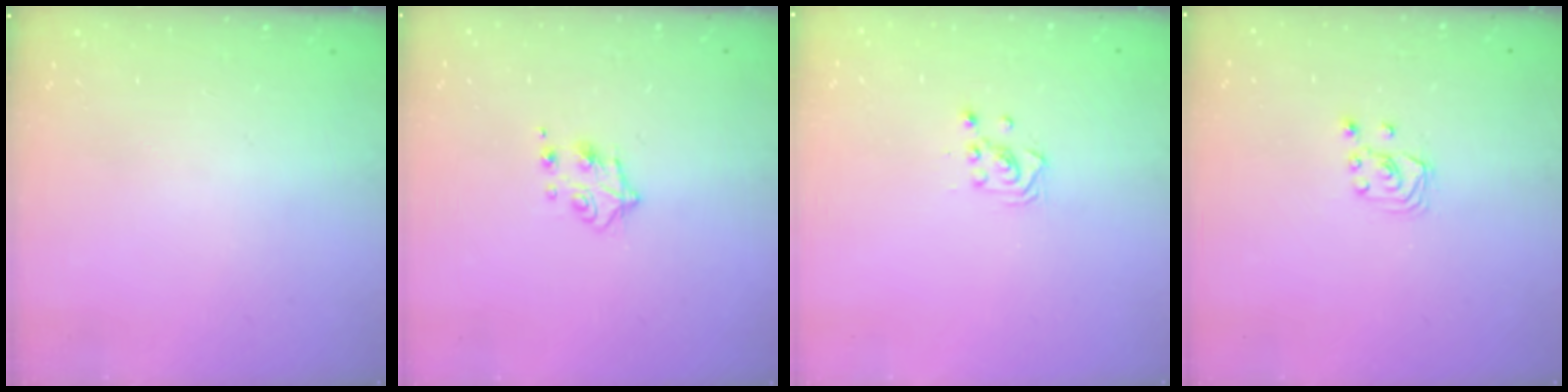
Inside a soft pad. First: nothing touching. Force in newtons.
{"total": 4.5, "press": 4.4, "slide": 0.9}
{"total": 3.1, "press": 3.1, "slide": 0.2}
{"total": 2.7, "press": 2.7, "slide": 0.3}